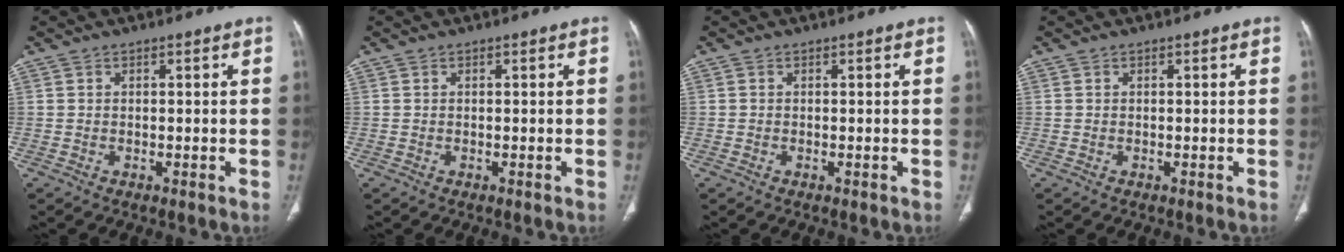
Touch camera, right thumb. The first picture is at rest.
{"total": 0.0}
{"total": 0.0}
{"total": 0.0}